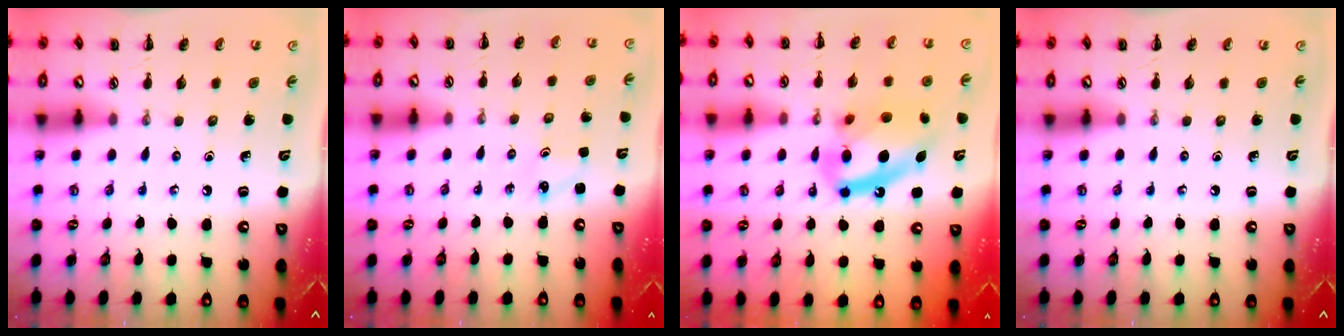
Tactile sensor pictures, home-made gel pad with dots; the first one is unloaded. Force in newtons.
{"total": 1.4, "press": 1.4, "slide": 0.4}
{"total": 16.0, "press": 15.6, "slide": 3.6}
{"total": 0.0}